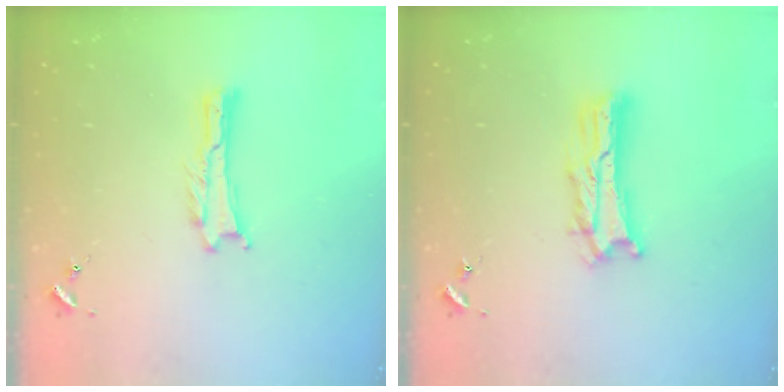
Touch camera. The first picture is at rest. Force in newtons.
{"total": 5.1, "press": 5.1, "slide": 0.5}